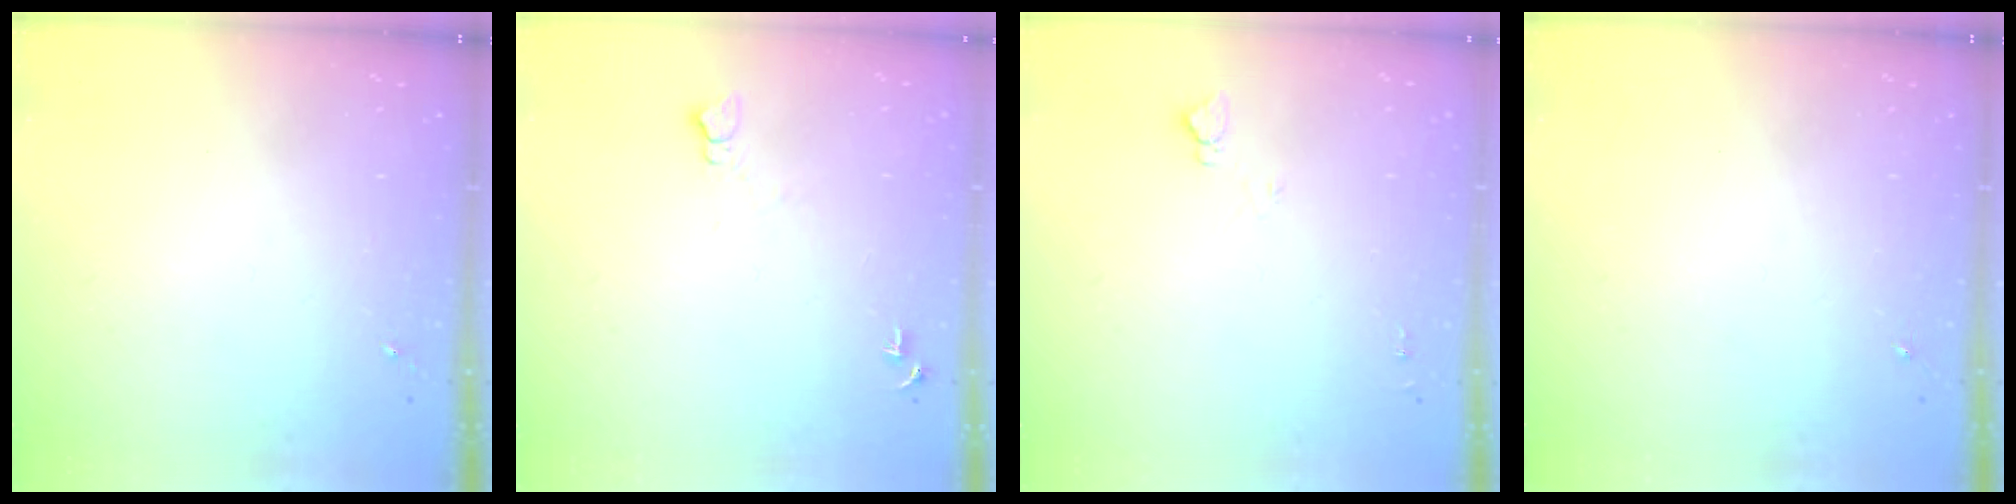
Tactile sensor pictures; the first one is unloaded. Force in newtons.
{"total": 5.7, "press": 5.7, "slide": 0.7}
{"total": 4.4, "press": 4.3, "slide": 0.6}
{"total": 0.0}